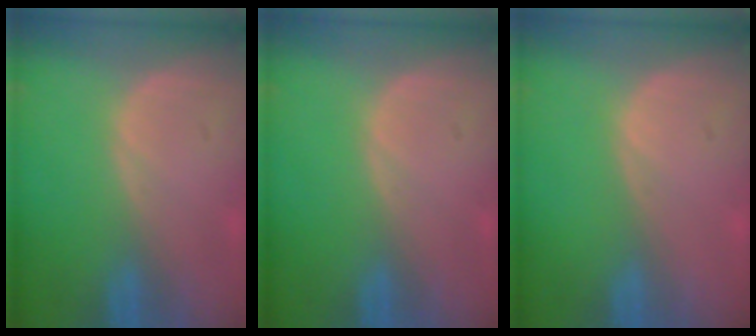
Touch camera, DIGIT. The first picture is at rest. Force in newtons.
{"total": 0.0}
{"total": 0.0}